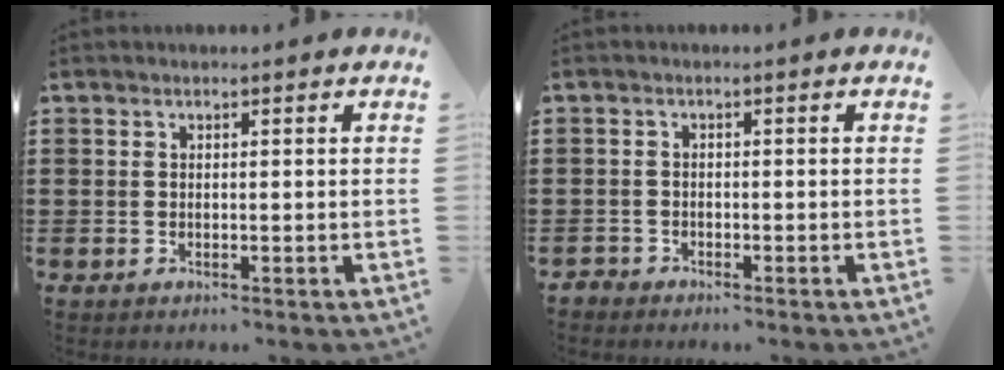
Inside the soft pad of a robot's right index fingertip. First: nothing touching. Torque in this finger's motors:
{"motor_torque": [-0.49, 0.14, -0.87, -0.21]}